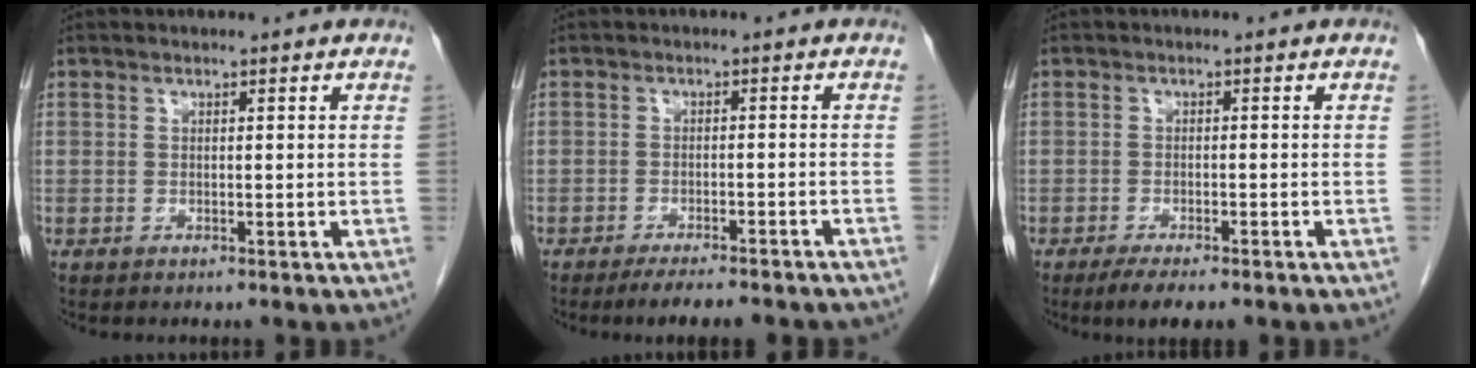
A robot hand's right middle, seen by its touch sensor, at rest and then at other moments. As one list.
[{"total": 9.1, "force": [-7.9, 1.2, 4.3], "torque": [-0.052, -0.009, -0.106]}, {"total": 4.6, "force": [-3.3, 0.9, 3.0], "torque": [-0.047, -0.010, -0.048]}]